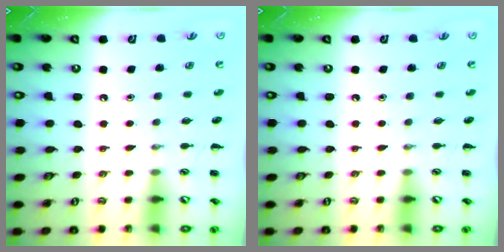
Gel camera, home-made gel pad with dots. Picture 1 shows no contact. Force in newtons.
{"total": 0.0}